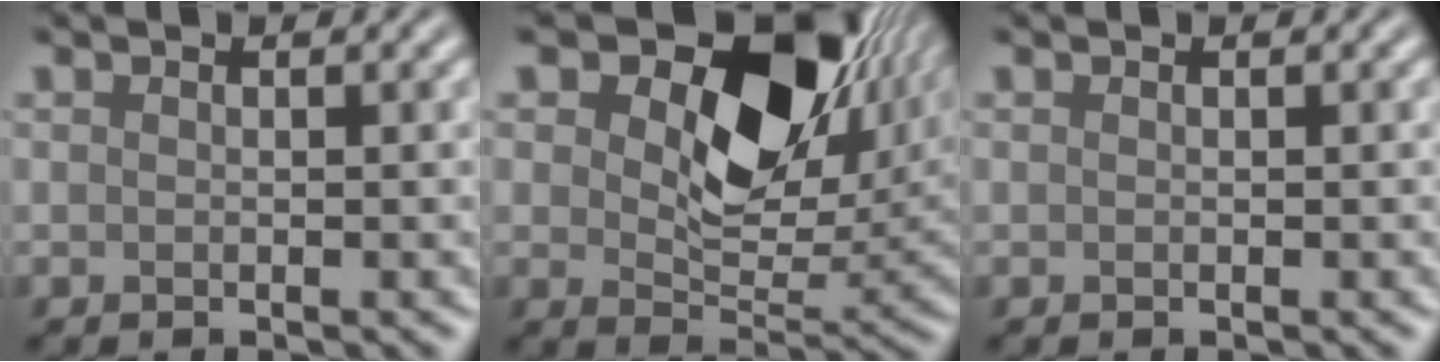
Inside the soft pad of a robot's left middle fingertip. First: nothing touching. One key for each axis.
{"total": 12.4, "fx": 5.3, "fy": 7.4, "fz": 8.4, "tx": -0.128, "ty": -0.005, "tz": 0.092}
{"total": 0.0}